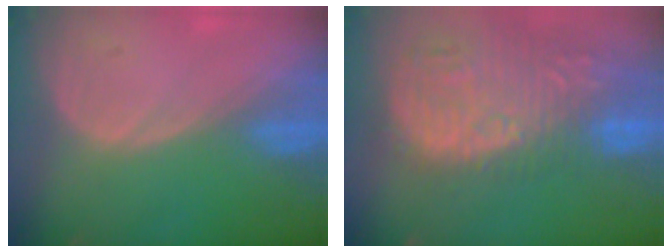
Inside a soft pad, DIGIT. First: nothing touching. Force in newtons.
{"total": 15.3, "press": 13.0, "slide": 8.1}